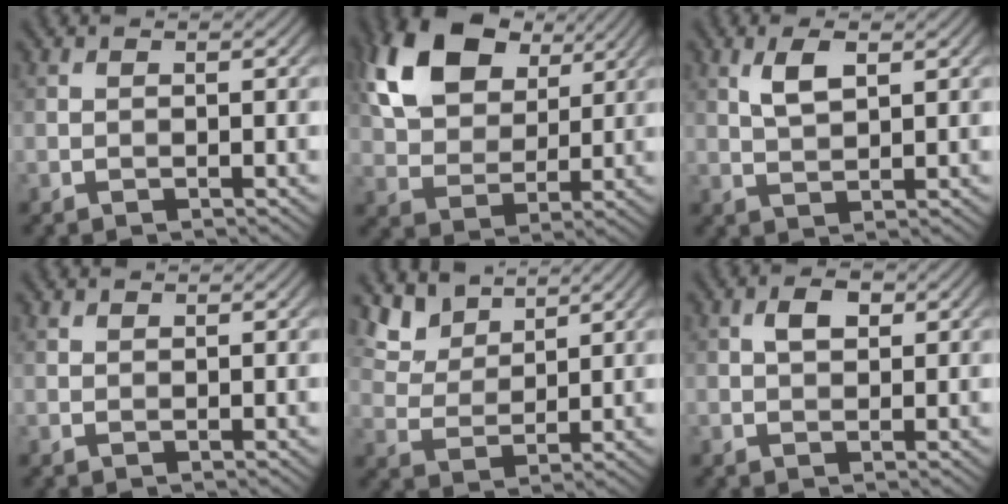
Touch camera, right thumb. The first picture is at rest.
{"total": 14.0, "force": [6.7, 8.9, 8.6], "torque": [-0.195, 0.018, 0.123]}
{"total": 3.6, "force": [1.7, 1.4, 2.9], "torque": [-0.063, 0.001, 0.036]}
{"total": 0.7, "force": [0.7, 0.3, 0.1], "torque": [-0.006, 0.000, 0.015]}
{"total": 6.0, "force": [4.7, 2.8, 2.5], "torque": [-0.073, -0.002, 0.107]}
{"total": 2.5, "force": [0.8, 1.4, 1.8], "torque": [-0.033, 0.005, 0.011]}